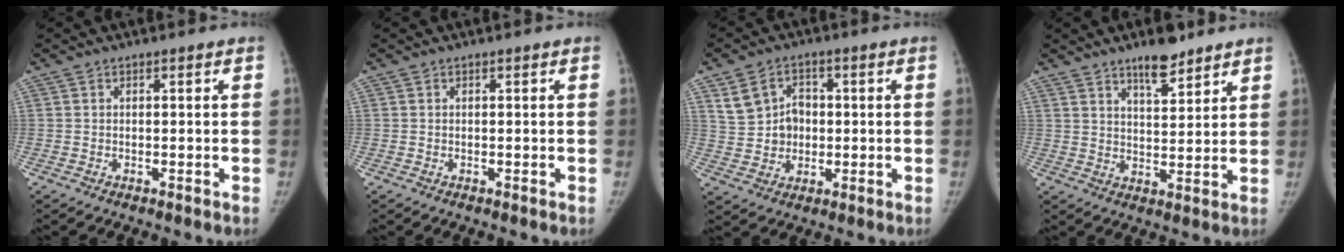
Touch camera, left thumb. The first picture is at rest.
{"total": 0.0}
{"total": 8.2, "force": [1.7, 7.0, 3.8], "torque": [-0.039, 0.002, 0.037]}
{"total": 7.4, "force": [5.6, 2.4, 4.2], "torque": [-0.048, -0.040, 0.091]}